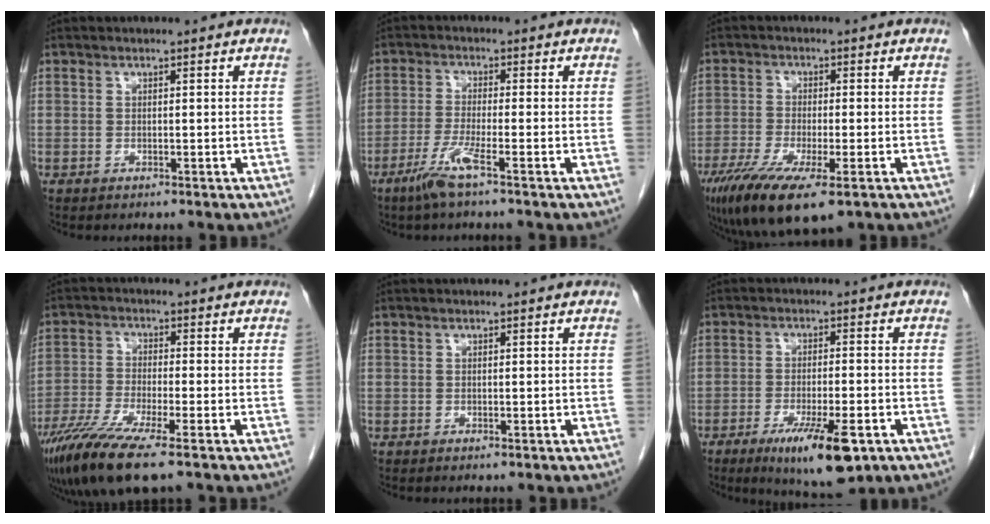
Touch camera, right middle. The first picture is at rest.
{"total": 4.7, "force": [-2.9, -0.5, 3.6], "torque": [-0.077, -0.011, -0.062]}
{"total": 12.9, "force": [-7.9, 3.0, 9.7], "torque": [-0.187, -0.038, -0.132]}
{"total": 10.2, "force": [-6.8, 0.7, 7.6], "torque": [-0.152, -0.026, -0.121]}
{"total": 0.0}
{"total": 10.7, "force": [-5.7, 2.1, 8.8], "torque": [-0.142, -0.022, -0.082]}